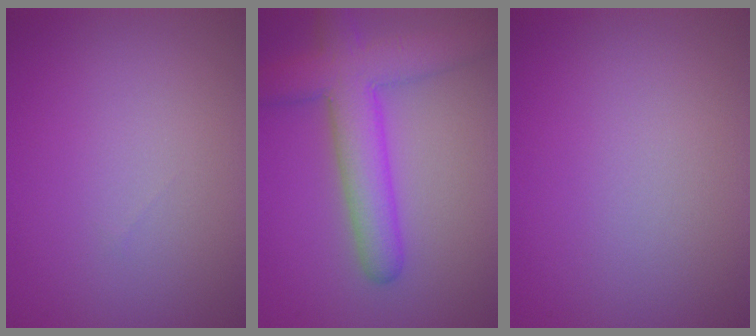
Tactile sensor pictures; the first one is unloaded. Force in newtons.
{"total": 6.6, "press": 6.6, "slide": 0.4}
{"total": 0.0}